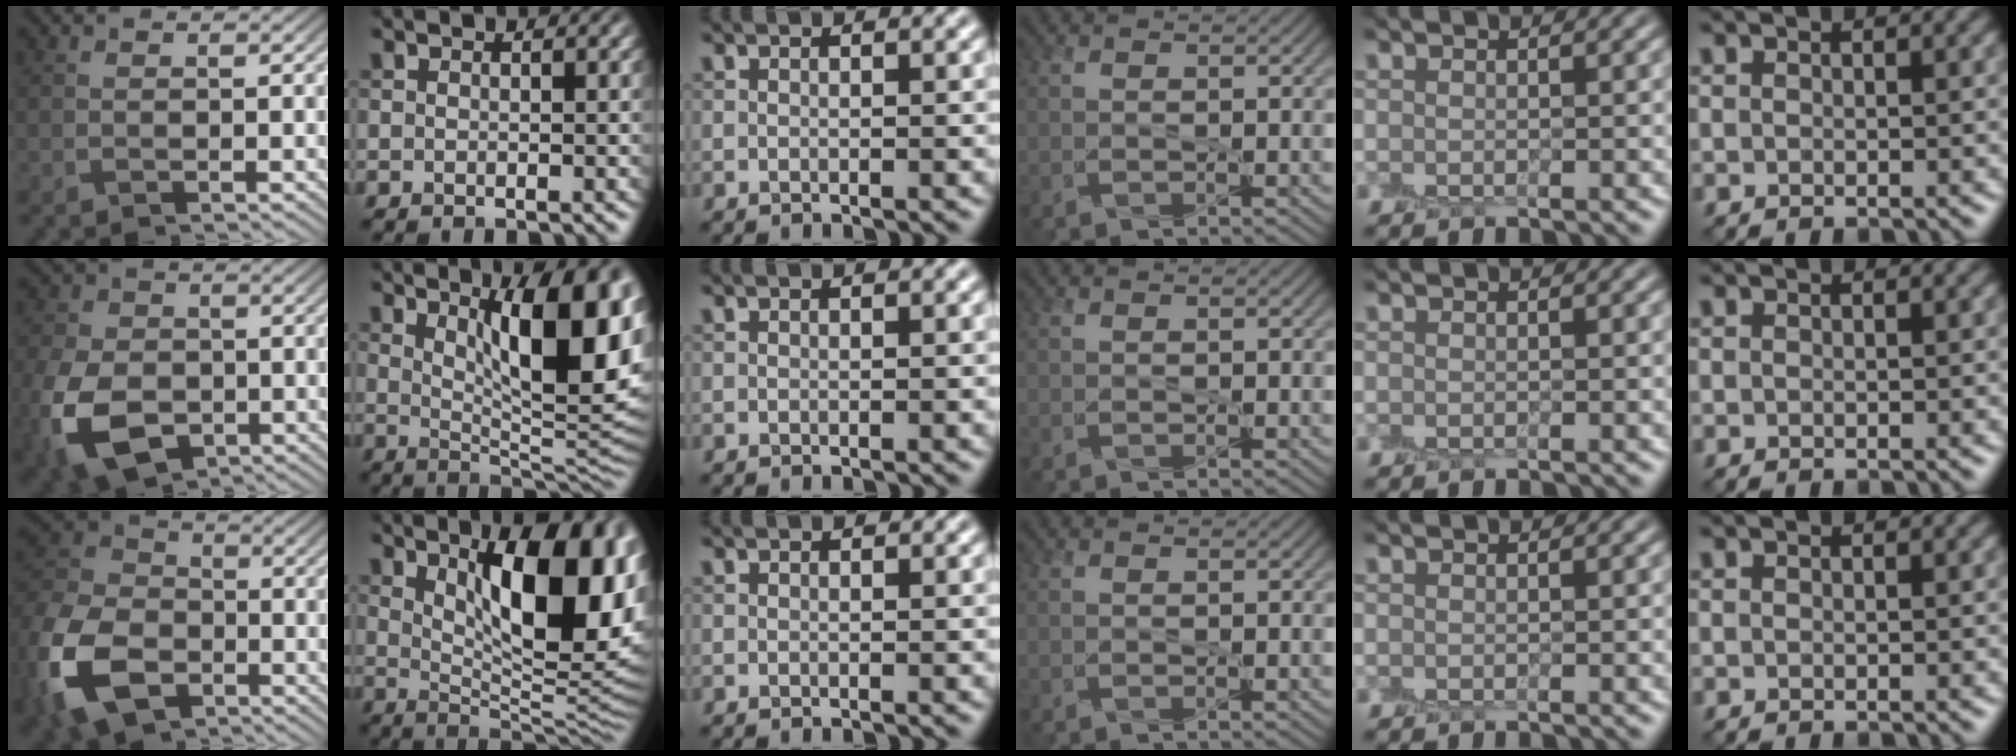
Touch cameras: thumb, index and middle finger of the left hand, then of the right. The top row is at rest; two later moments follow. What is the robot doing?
{"motion": "peel", "object": "postage stamp"}